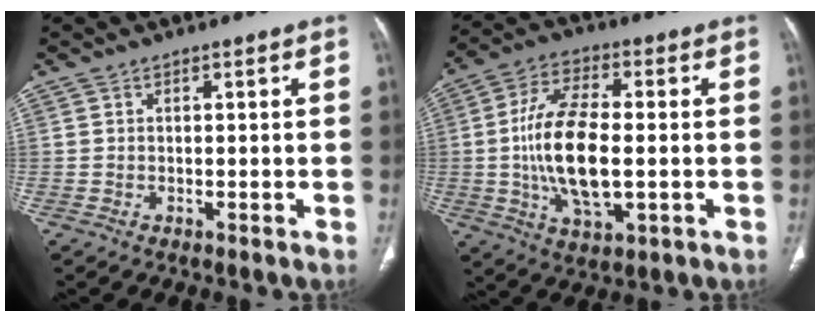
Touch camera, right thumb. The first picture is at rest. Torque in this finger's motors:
{"motor_torque": [2.32, 2.69, 2.06, -0.38, 0.66]}